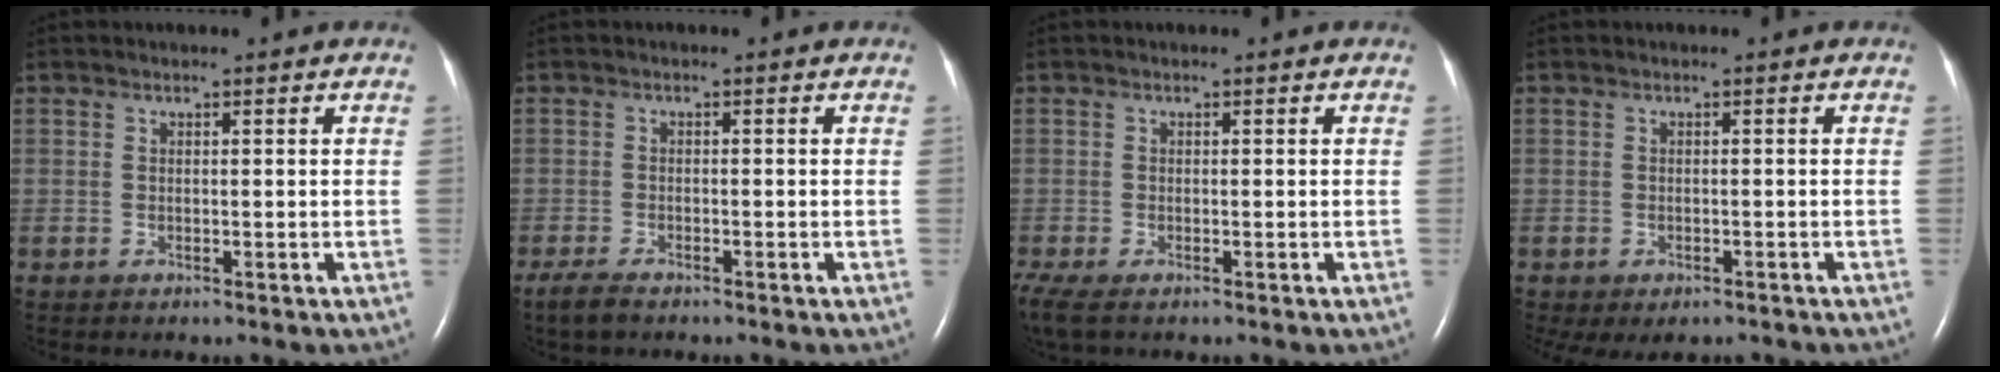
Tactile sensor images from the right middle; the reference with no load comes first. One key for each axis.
{"total": 2.8, "fx": -2.2, "fy": 0.8, "fz": 1.6, "tx": -0.042, "ty": -0.008, "tz": -0.037}
{"total": 4.1, "fx": -2.7, "fy": 1.5, "fz": 2.6, "tx": -0.064, "ty": -0.015, "tz": -0.050}
{"total": 5.1, "fx": -3.9, "fy": 2.6, "fz": 2.0, "tx": -0.022, "ty": 0.003, "tz": -0.049}